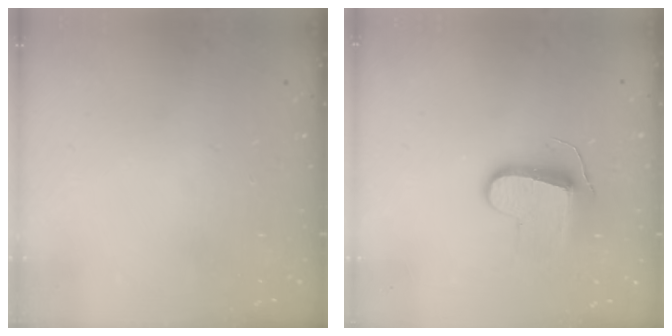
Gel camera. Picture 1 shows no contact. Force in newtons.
{"total": 9.6, "press": 9.6, "slide": 0.2}